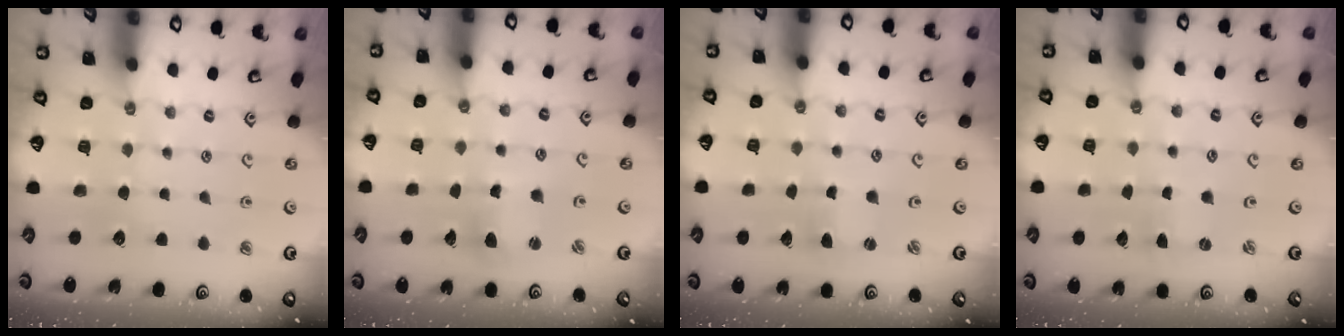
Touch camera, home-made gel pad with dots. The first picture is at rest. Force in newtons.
{"total": 5.6, "press": 5.6, "slide": 0.7}
{"total": 0.7, "press": 0.7, "slide": 0.2}
{"total": 0.0}